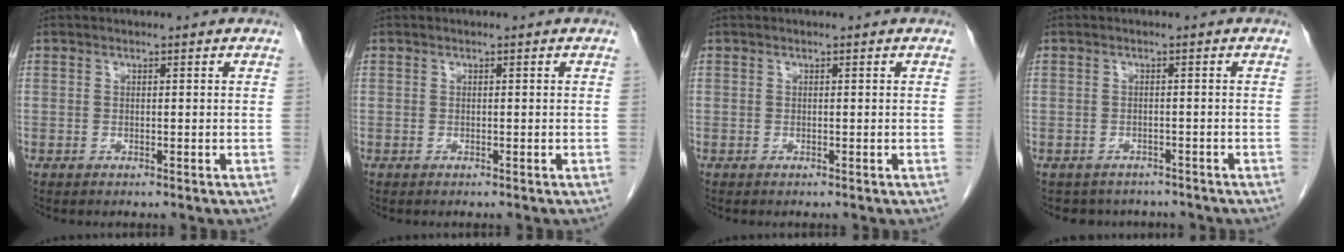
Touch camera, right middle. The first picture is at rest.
{"total": 0.0}
{"total": 0.0}
{"total": 5.4, "force": [-4.7, 2.7, 0.4], "torque": [-0.001, 0.006, -0.054]}